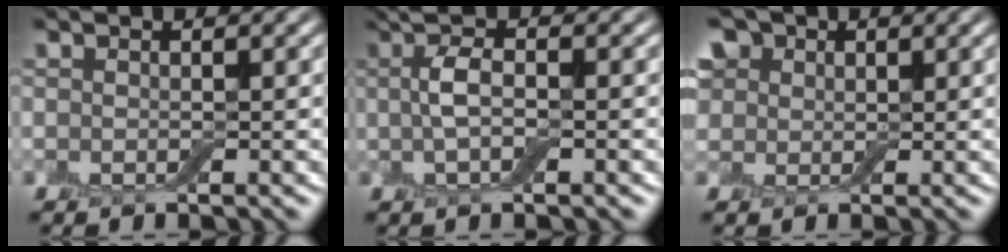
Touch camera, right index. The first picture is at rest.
{"total": 3.0, "force": [0.3, 1.0, 2.8], "torque": [-0.059, 0.005, 0.001]}
{"total": 7.8, "force": [3.8, 5.7, 3.7], "torque": [-0.083, 0.025, 0.038]}